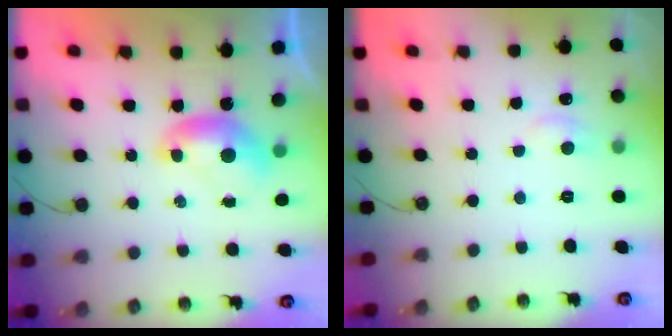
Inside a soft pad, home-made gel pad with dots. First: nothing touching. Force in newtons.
{"total": 0.9, "press": 0.4, "slide": 0.8}